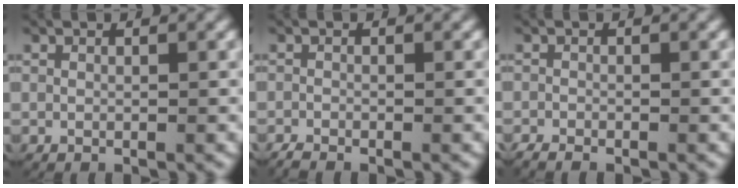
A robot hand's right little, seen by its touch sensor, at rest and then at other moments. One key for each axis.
{"total": 1.5, "fx": -1.4, "fy": 0.5, "fz": 0.2, "tx": -0.009, "ty": -0.008, "tz": -0.022}
{"total": 1.5, "fx": -1.3, "fy": 0.6, "fz": 0.3, "tx": -0.013, "ty": -0.008, "tz": -0.021}